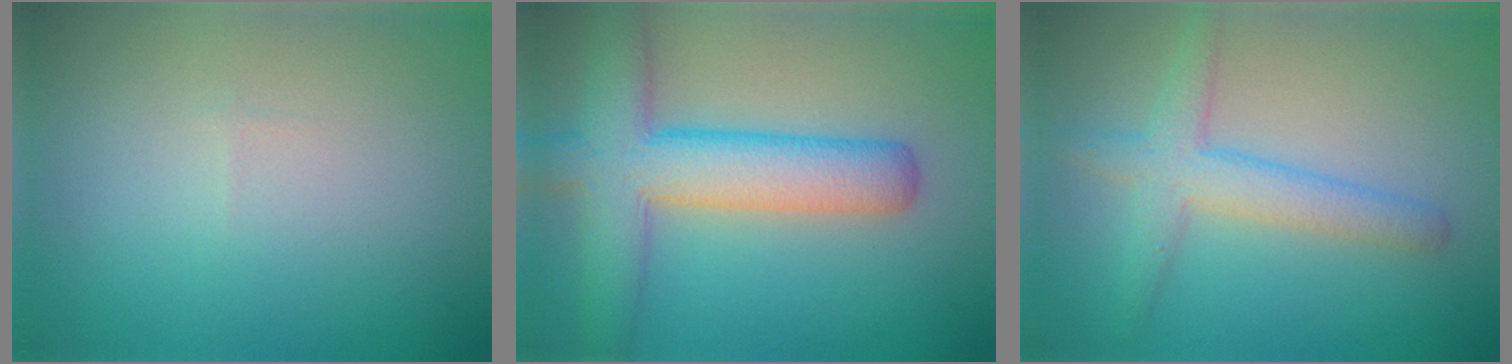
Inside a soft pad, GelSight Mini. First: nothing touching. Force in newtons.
{"total": 7.7, "press": 7.7, "slide": 0.2}
{"total": 3.7, "press": 3.7, "slide": 0.1}